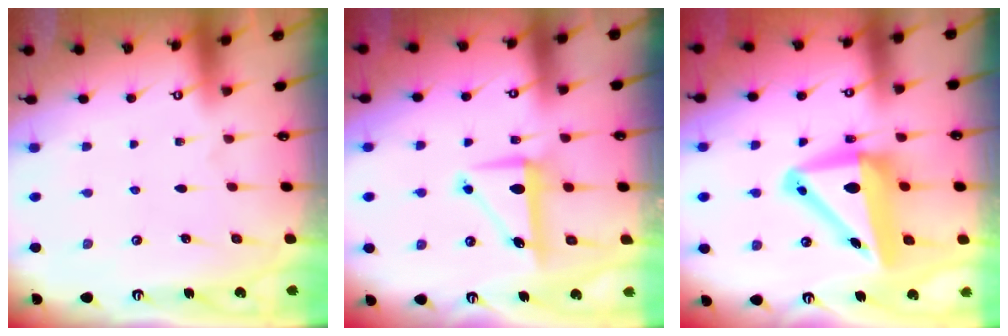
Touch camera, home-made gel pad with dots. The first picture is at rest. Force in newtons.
{"total": 8.1, "press": 8.1, "slide": 0.3}
{"total": 12.7, "press": 12.4, "slide": 2.6}